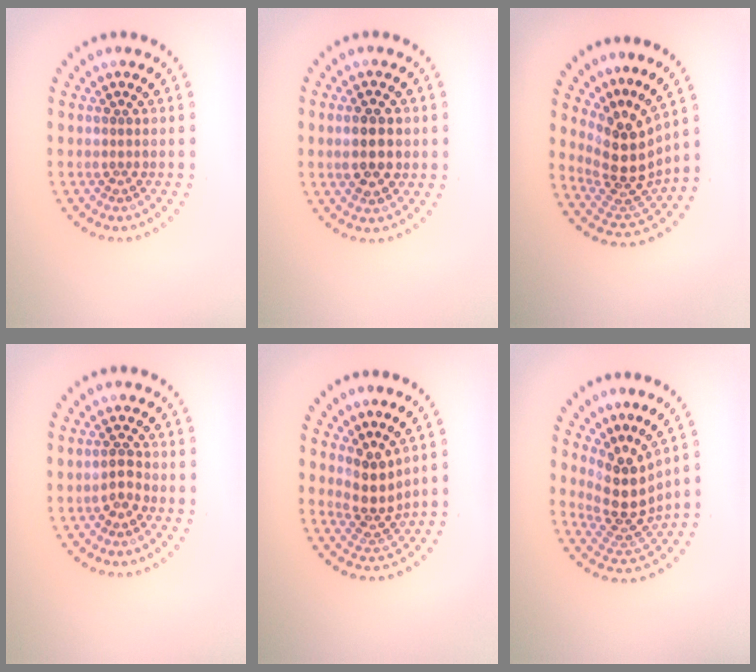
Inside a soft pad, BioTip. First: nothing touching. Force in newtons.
{"total": 4.6, "press": 4.6, "slide": 0.2}
{"total": 4.6, "press": 3.6, "slide": 2.8}
{"total": 1.8, "press": 1.7, "slide": 0.5}
{"total": 3.2, "press": 2.5, "slide": 2.0}
{"total": 4.3, "press": 3.4, "slide": 2.7}